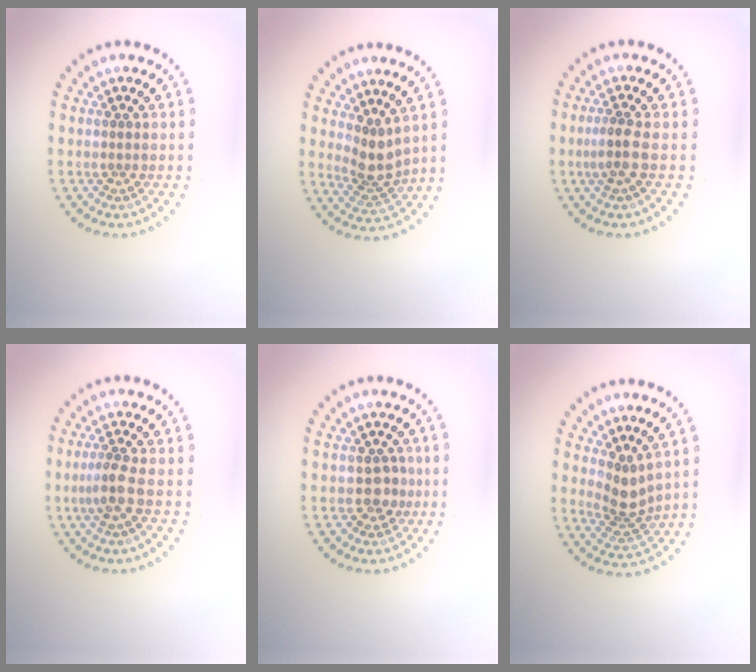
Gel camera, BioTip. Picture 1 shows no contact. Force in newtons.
{"total": 2.9, "press": 2.2, "slide": 1.8}
{"total": 2.1, "press": 1.7, "slide": 1.3}
{"total": 2.2, "press": 1.8, "slide": 1.4}
{"total": 1.6, "press": 1.4, "slide": 0.7}
{"total": 2.8, "press": 2.0, "slide": 1.9}